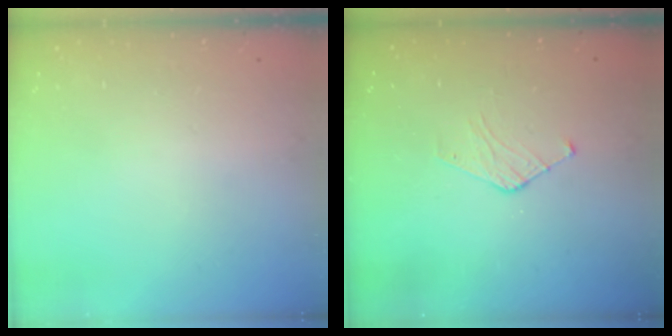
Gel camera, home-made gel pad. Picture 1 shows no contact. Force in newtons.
{"total": 3.7, "press": 3.7, "slide": 0.3}